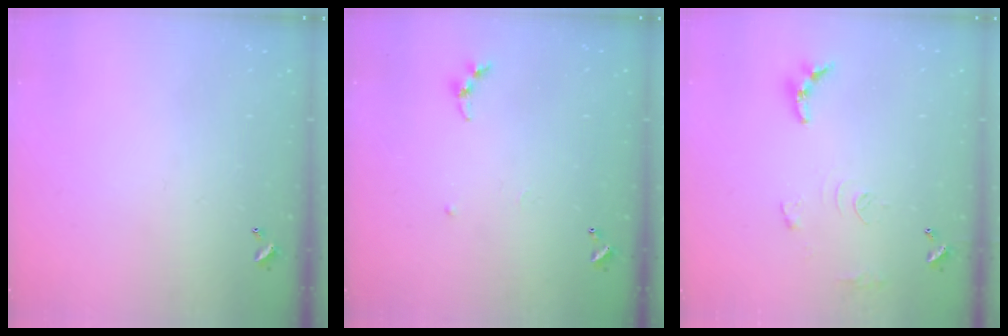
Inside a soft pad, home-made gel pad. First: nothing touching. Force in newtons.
{"total": 6.2, "press": 6.1, "slide": 0.7}
{"total": 10.1, "press": 10.0, "slide": 0.8}